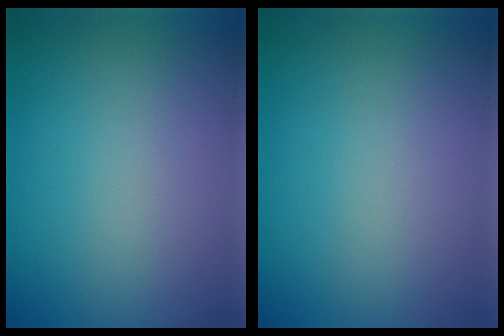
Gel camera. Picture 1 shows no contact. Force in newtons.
{"total": 0.0}